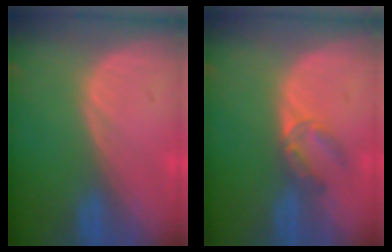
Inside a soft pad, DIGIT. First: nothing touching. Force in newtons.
{"total": 3.5, "press": 3.3, "slide": 1.0}